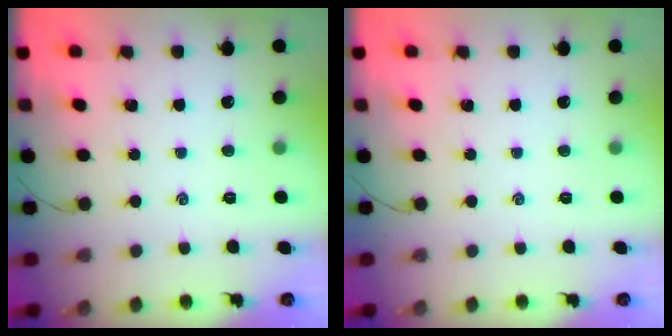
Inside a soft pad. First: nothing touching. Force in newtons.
{"total": 0.0}